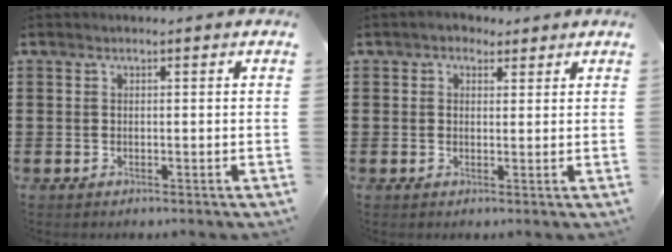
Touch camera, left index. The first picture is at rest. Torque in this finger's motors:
{"motor_torque": [0.38, 0.39, -0.01, 0.01]}